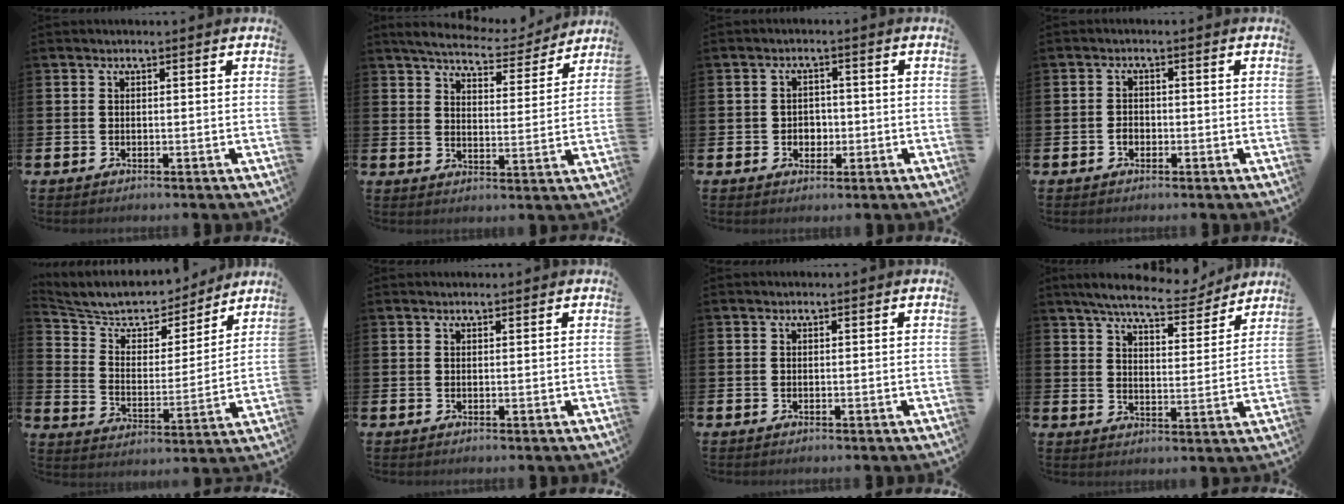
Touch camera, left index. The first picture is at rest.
{"total": 5.8, "force": [5.6, 1.2, 1.3], "torque": [-0.045, -0.039, 0.093]}
{"total": 2.4, "force": [-0.6, 2.2, 0.8], "torque": [-0.009, 0.001, -0.018]}
{"total": 1.5, "force": [-0.6, 1.2, 0.7], "torque": [-0.010, 0.002, -0.014]}
{"total": 8.1, "force": [7.5, 2.5, 1.8], "torque": [-0.078, -0.056, 0.131]}
{"total": 0.6, "force": [0.6, 0.1, 0.1], "torque": [0.009, -0.004, 0.008]}
{"total": 0.0}
{"total": 7.6, "force": [7.1, 1.2, 2.6], "torque": [-0.062, -0.041, 0.122]}